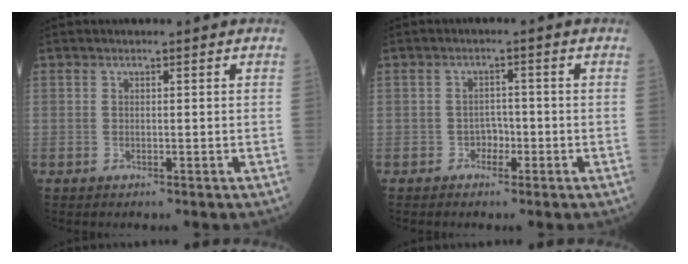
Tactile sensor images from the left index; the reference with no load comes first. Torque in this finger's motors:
{"motor_torque": [-0.37, -0.05, -0.02, -0.01]}